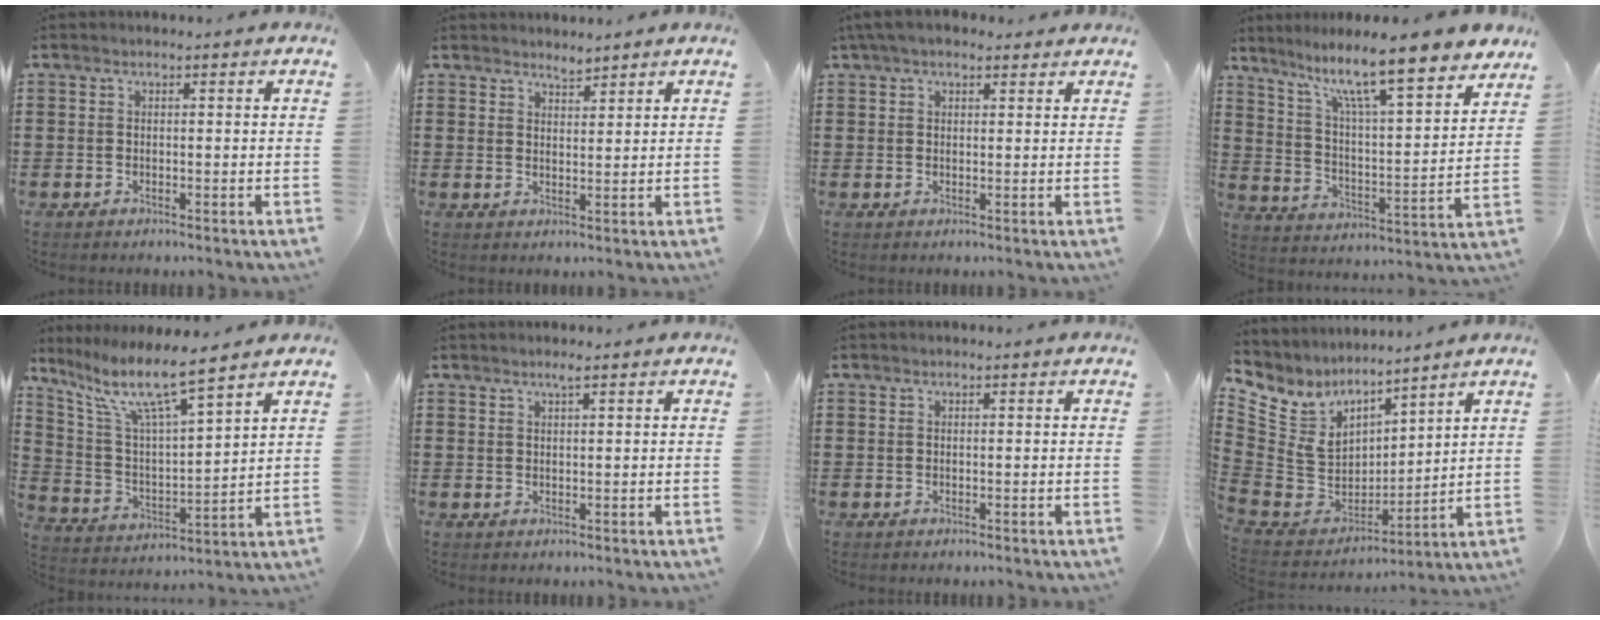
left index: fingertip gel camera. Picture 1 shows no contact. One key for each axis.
{"total": 2.1, "fx": 2.0, "fy": 0.3, "fz": 0.1, "tx": -0.007, "ty": -0.003, "tz": 0.039}
{"total": 3.8, "fx": 2.9, "fy": 1.3, "fz": 2.0, "tx": -0.047, "ty": 0.001, "tz": 0.054}
{"total": 11.0, "fx": 8.9, "fy": 0.8, "fz": 6.3, "tx": -0.138, "ty": -0.066, "tz": 0.145}
{"total": 9.3, "fx": 7.2, "fy": 1.1, "fz": 5.8, "tx": -0.142, "ty": -0.041, "tz": 0.117}
{"total": 1.2, "fx": 0.8, "fy": 0.1, "fz": 0.9, "tx": -0.018, "ty": 0.001, "tz": 0.014}
{"total": 0.0}
{"total": 7.1, "fx": 4.3, "fy": 5.4, "fz": 1.8, "tx": -0.094, "ty": -0.046, "tz": 0.078}